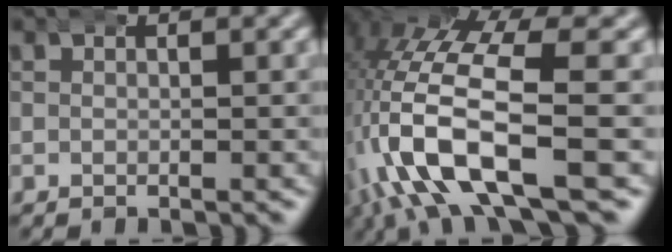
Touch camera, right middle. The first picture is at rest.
{"total": 9.5, "force": [-1.9, 4.2, 8.3], "torque": [-0.185, -0.017, -0.020]}